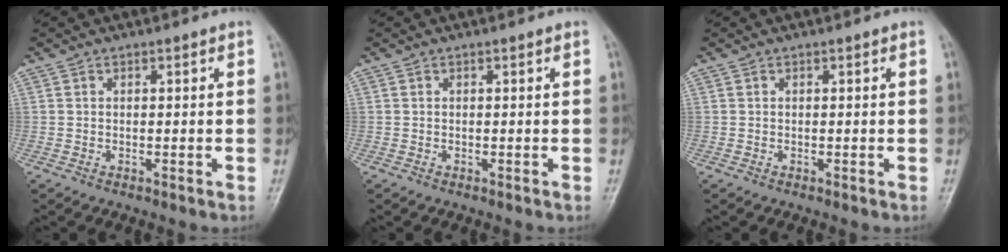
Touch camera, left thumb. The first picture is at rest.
{"total": 0.0}
{"total": 0.0}